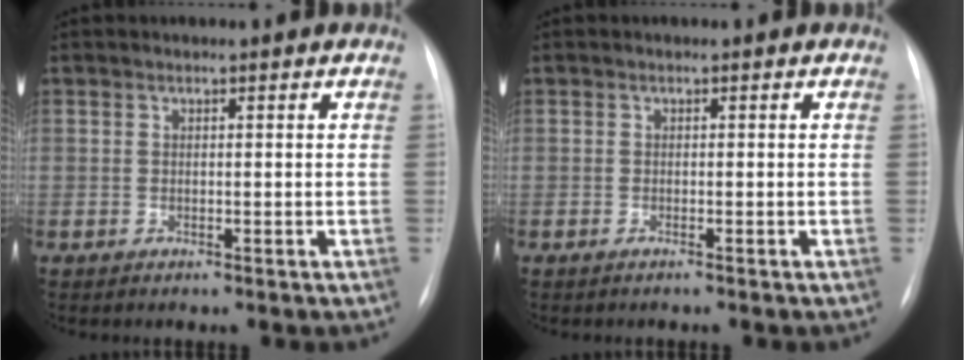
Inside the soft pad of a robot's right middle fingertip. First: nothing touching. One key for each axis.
{"total": 0.5, "fx": -0.4, "fy": -0.1, "fz": 0.3, "tx": -0.007, "ty": -0.001, "tz": -0.008}